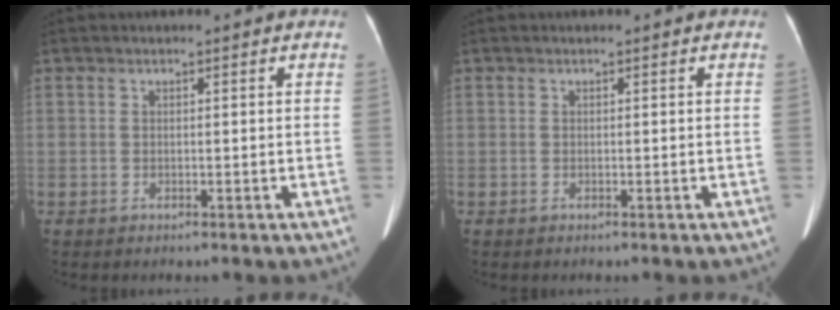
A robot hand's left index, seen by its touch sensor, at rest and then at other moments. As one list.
[{"total": 0.0}]